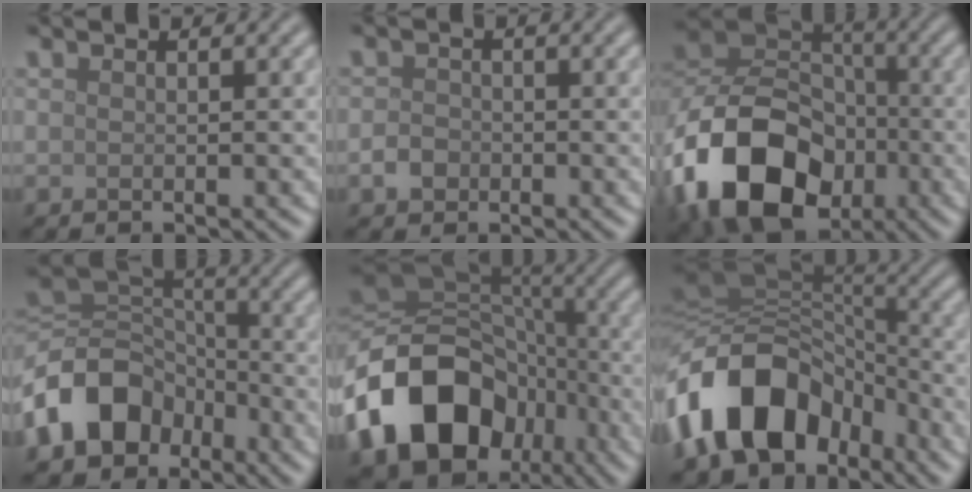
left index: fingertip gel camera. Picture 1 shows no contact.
{"total": 1.6, "force": [-0.7, 1.3, 0.6], "torque": [-0.008, 0.000, -0.017]}
{"total": 16.4, "force": [-7.0, 12.0, 8.7], "torque": [-0.198, -0.018, -0.136]}
{"total": 9.9, "force": [-5.0, 7.1, 4.7], "torque": [-0.084, 0.002, -0.111]}
{"total": 17.0, "force": [-7.2, 12.4, 9.1], "torque": [-0.187, -0.015, -0.130]}
{"total": 13.4, "force": [-6.4, 9.0, 7.7], "torque": [-0.152, 0.012, -0.123]}